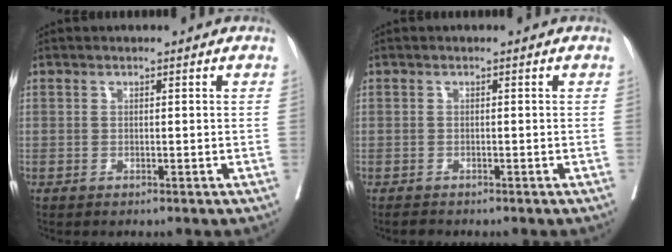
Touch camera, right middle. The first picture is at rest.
{"total": 0.8, "force": [-0.7, 0.3, 0.1], "torque": [-0.007, -0.002, -0.014]}